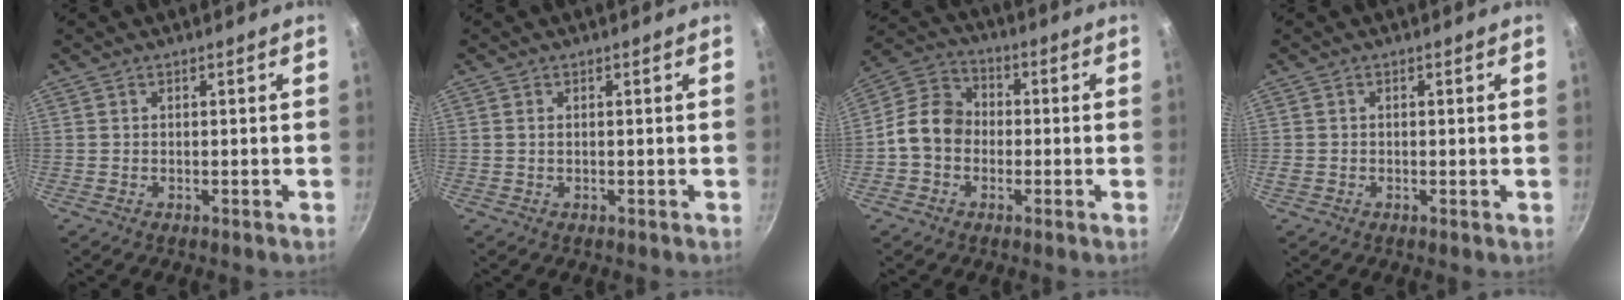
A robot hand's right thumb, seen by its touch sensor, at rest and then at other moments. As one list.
[{"total": 0.7, "force": [0.2, 0.3, 0.6], "torque": [-0.010, 0.000, 0.002]}, {"total": 9.6, "force": [-1.4, 7.8, 5.3], "torque": [-0.068, 0.030, -0.049]}, {"total": 0.8, "force": [-0.1, 0.6, 0.5], "torque": [-0.009, 0.001, -0.003]}]